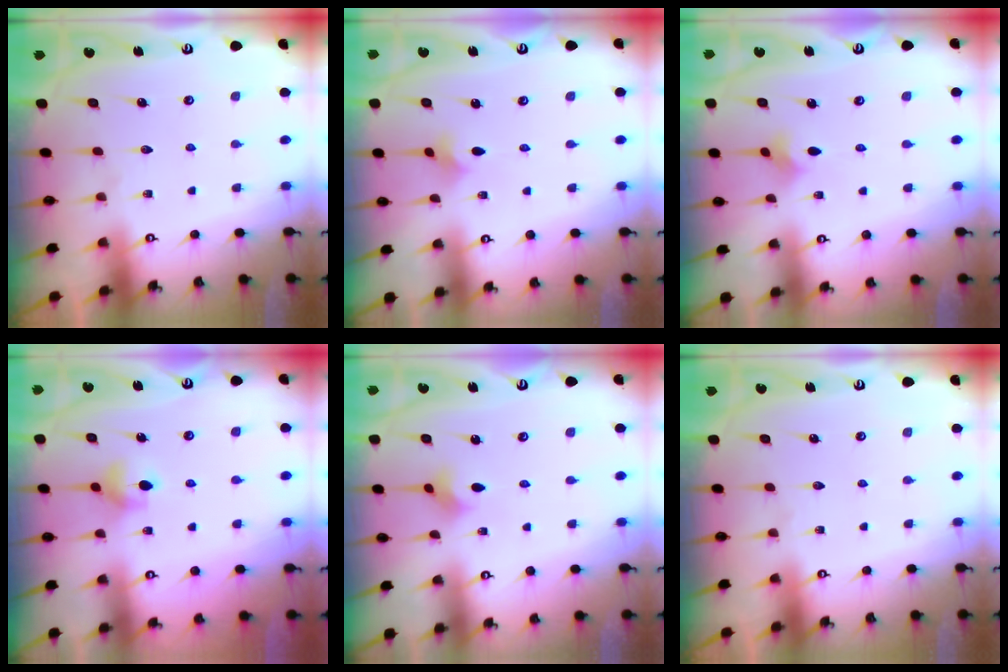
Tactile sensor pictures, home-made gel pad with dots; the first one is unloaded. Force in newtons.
{"total": 1.8, "press": 1.7, "slide": 0.5}
{"total": 2.1, "press": 2.0, "slide": 0.5}
{"total": 5.4, "press": 5.3, "slide": 0.9}
{"total": 2.1, "press": 2.0, "slide": 0.5}
{"total": 0.0}